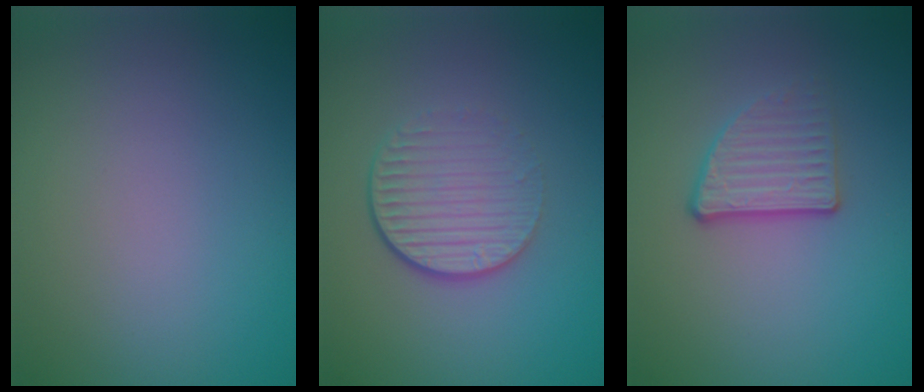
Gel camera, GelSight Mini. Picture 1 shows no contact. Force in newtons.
{"total": 4.5, "press": 2.8, "slide": 3.5}
{"total": 3.0, "press": 2.3, "slide": 1.9}